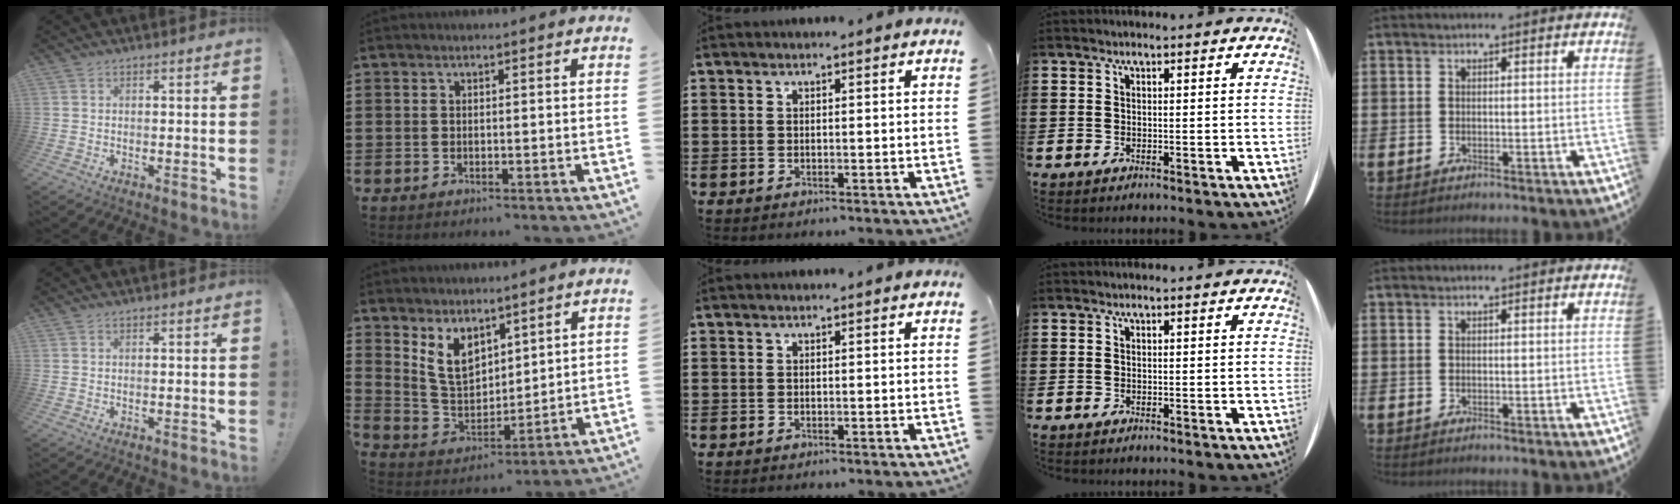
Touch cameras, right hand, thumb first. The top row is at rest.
{"index": {"total": 7.3, "force": [4.4, 4.7, 3.5], "torque": [-0.098, -0.007, 0.082]}}